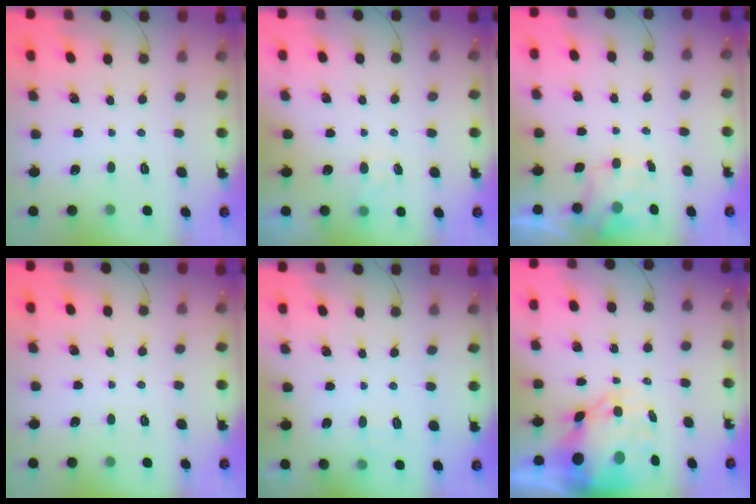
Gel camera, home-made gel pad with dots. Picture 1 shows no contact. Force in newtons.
{"total": 3.0, "press": 2.9, "slide": 1.1}
{"total": 1.5, "press": 1.3, "slide": 0.8}
{"total": 0.0}
{"total": 2.8, "press": 2.5, "slide": 1.3}
{"total": 13.0, "press": 12.5, "slide": 3.6}